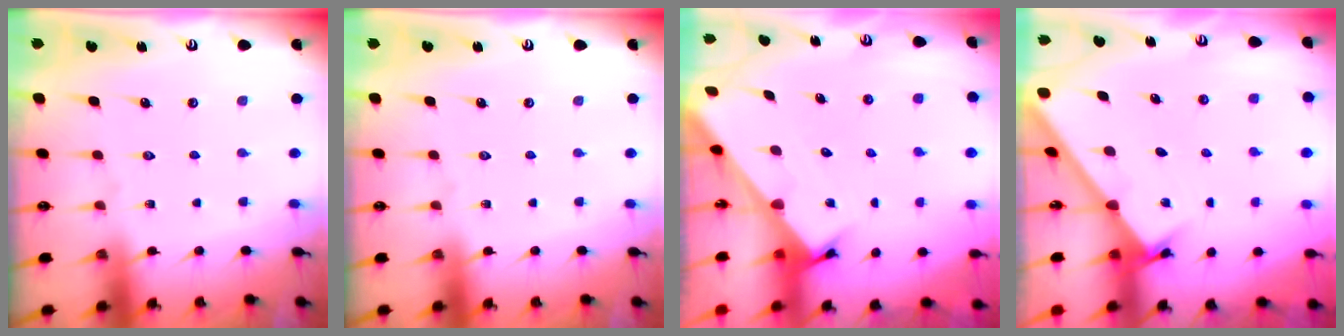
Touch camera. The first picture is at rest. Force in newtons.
{"total": 0.0}
{"total": 2.6, "press": 2.6, "slide": 0.2}
{"total": 1.6, "press": 1.5, "slide": 0.1}